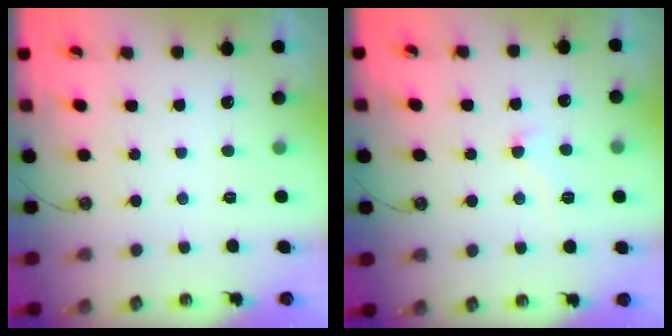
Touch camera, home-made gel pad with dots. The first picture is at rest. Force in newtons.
{"total": 2.2, "press": 2.1, "slide": 0.6}